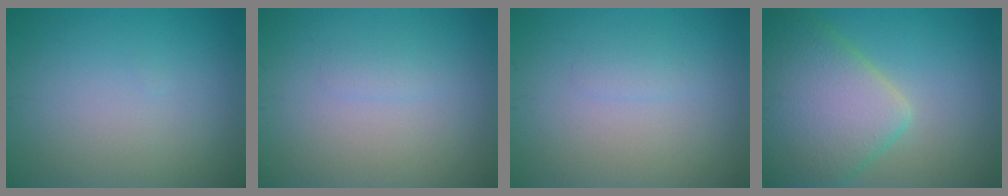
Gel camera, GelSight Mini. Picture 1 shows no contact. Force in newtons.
{"total": 0.7, "press": 0.7, "slide": 0.1}
{"total": 0.7, "press": 0.7, "slide": 0.1}
{"total": 8.8, "press": 8.7, "slide": 0.5}